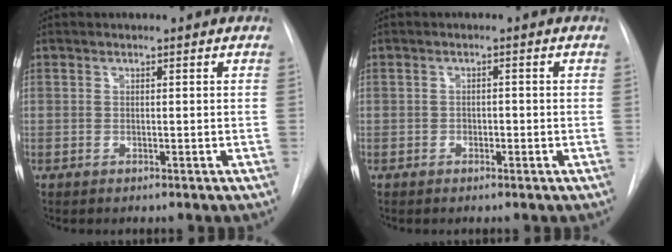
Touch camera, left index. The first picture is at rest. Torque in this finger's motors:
{"motor_torque": [-0.23, 0.13, -0.04, -0.01]}